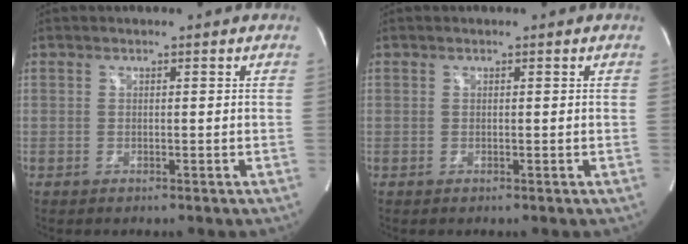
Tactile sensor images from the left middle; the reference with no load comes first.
{"total": 0.0}